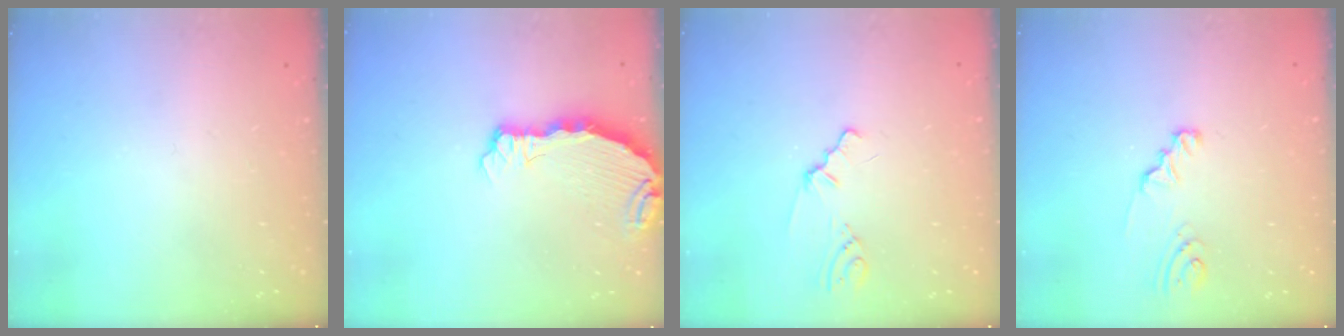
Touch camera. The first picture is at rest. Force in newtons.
{"total": 5.2, "press": 5.0, "slide": 1.2}
{"total": 0.8, "press": 0.8, "slide": 0.2}
{"total": 2.3, "press": 2.3, "slide": 0.1}